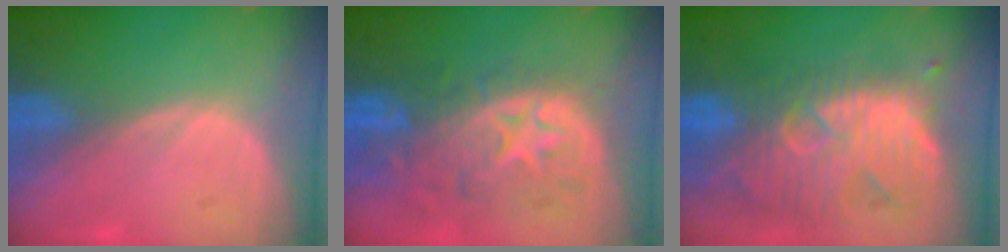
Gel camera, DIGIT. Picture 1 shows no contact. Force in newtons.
{"total": 11.1, "press": 9.9, "slide": 5.1}
{"total": 12.5, "press": 11.0, "slide": 6.0}